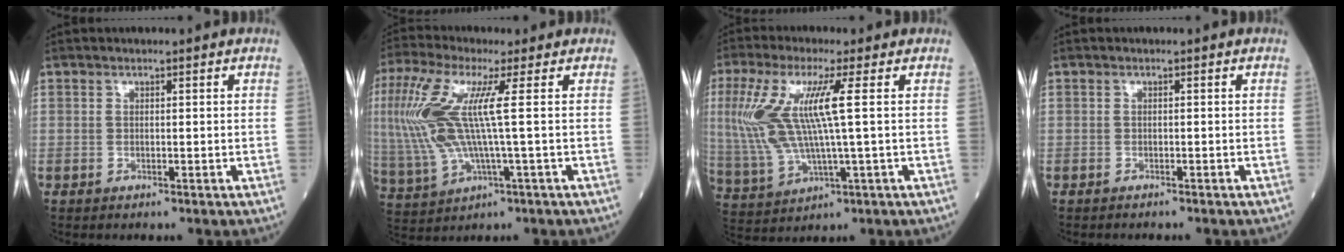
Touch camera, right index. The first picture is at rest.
{"total": 12.7, "force": [1.8, 1.4, 12.5], "torque": [-0.306, 0.013, 0.036]}
{"total": 12.0, "force": [2.1, 1.2, 11.8], "torque": [-0.282, 0.009, 0.045]}
{"total": 1.6, "force": [-1.5, 0.3, 0.5], "torque": [-0.011, -0.003, -0.019]}